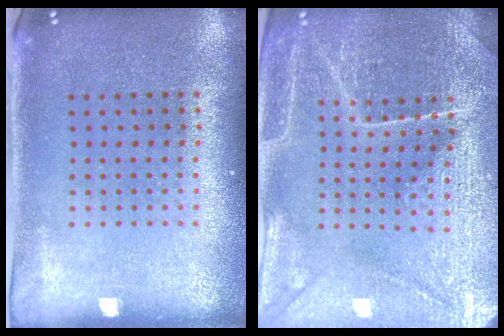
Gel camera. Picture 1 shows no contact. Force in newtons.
{"total": 4.3, "press": 4.2, "slide": 0.9}